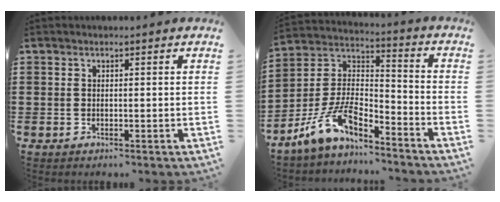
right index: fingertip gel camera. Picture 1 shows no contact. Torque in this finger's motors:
{"motor_torque": [1.75, 0.03, 0.46, 0.21]}